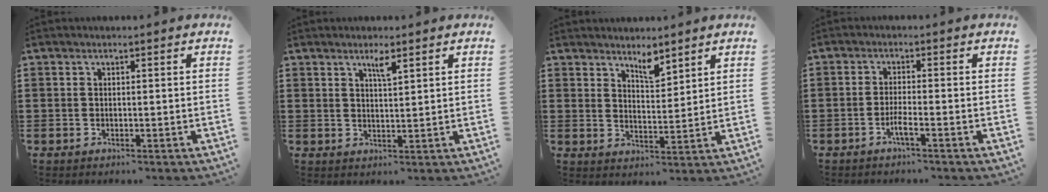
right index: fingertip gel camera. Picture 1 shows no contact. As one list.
[{"total": 2.4, "force": [1.6, 0.3, 1.8], "torque": [-0.030, -0.002, 0.025]}, {"total": 3.9, "force": [3.4, 0.9, 1.5], "torque": [-0.029, -0.008, 0.061]}, {"total": 2.6, "force": [-1.6, 0.0, 2.0], "torque": [-0.043, -0.004, -0.031]}]